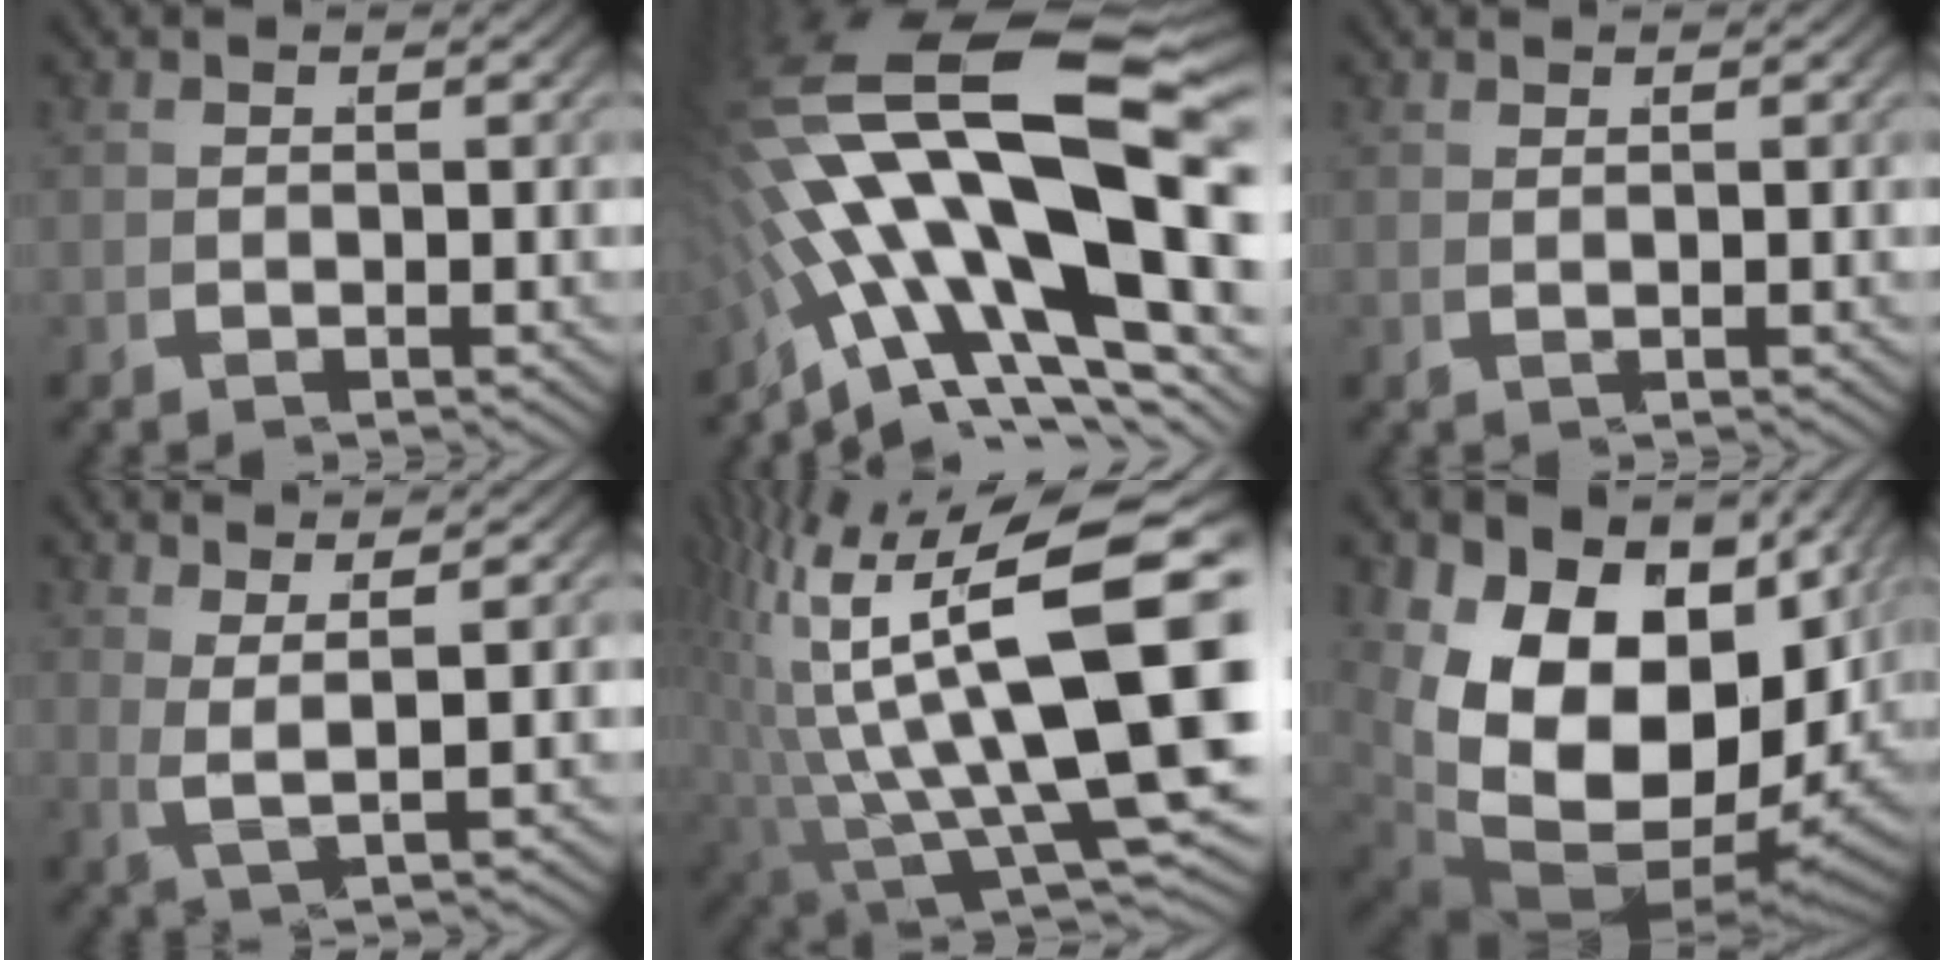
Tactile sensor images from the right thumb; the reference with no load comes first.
{"total": 17.0, "force": [0.6, 8.7, 14.6], "torque": [-0.283, -0.023, 0.008]}
{"total": 1.2, "force": [0.7, -1.0, -0.4], "torque": [0.012, 0.011, 0.007]}
{"total": 3.9, "force": [2.7, 0.1, 2.9], "torque": [-0.051, 0.014, 0.039]}
{"total": 20.2, "force": [1.0, 10.6, 17.1], "torque": [-0.291, -0.033, 0.033]}
{"total": 21.3, "force": [0.2, 13.9, 16.1], "torque": [-0.317, -0.043, 0.021]}